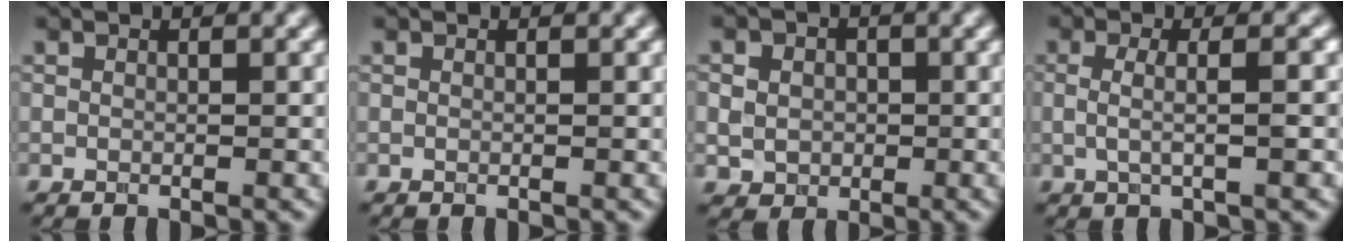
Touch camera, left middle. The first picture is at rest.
{"total": 0.0}
{"total": 4.4, "force": [0.8, 3.8, 2.2], "torque": [-0.032, 0.018, -0.004]}
{"total": 3.3, "force": [0.2, 1.1, 3.1], "torque": [-0.046, -0.007, -0.011]}